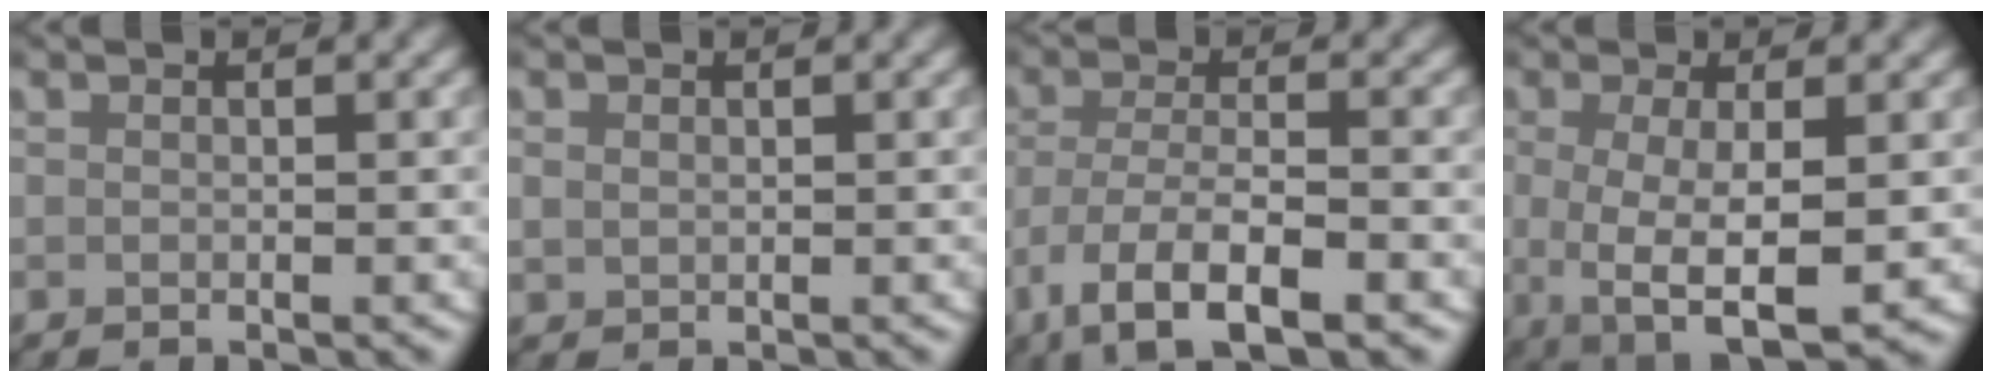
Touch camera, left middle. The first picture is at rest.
{"total": 1.1, "force": [0.3, 0.9, 0.4], "torque": [-0.013, -0.002, 0.012]}
{"total": 6.5, "force": [-3.7, 2.7, 4.6], "torque": [-0.099, -0.025, -0.046]}
{"total": 7.4, "force": [-2.1, 3.9, 6.0], "torque": [-0.131, -0.042, -0.009]}